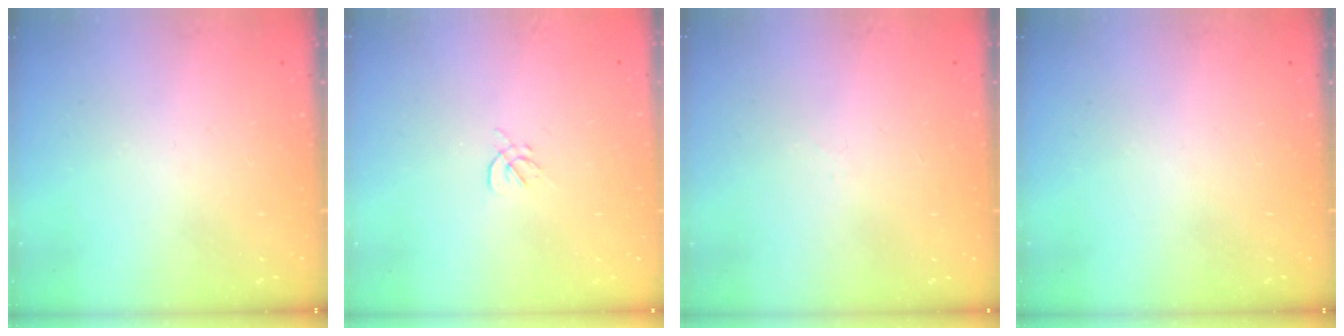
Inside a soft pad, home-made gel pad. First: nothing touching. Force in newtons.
{"total": 1.6, "press": 1.5, "slide": 0.6}
{"total": 2.0, "press": 1.9, "slide": 0.5}
{"total": 0.0}